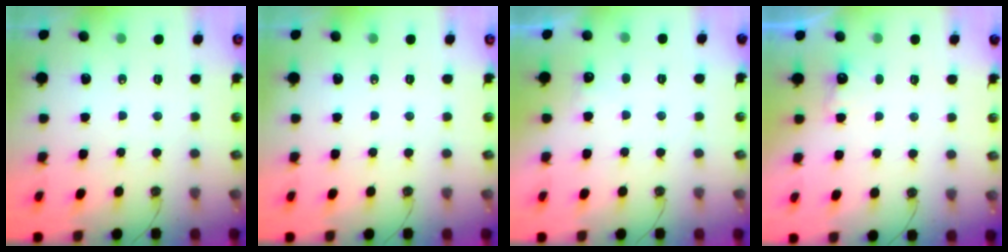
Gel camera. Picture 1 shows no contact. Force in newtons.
{"total": 0.6, "press": 0.0, "slide": 0.6}
{"total": 4.1, "press": 3.9, "slide": 1.1}
{"total": 3.8, "press": 3.8, "slide": 0.7}